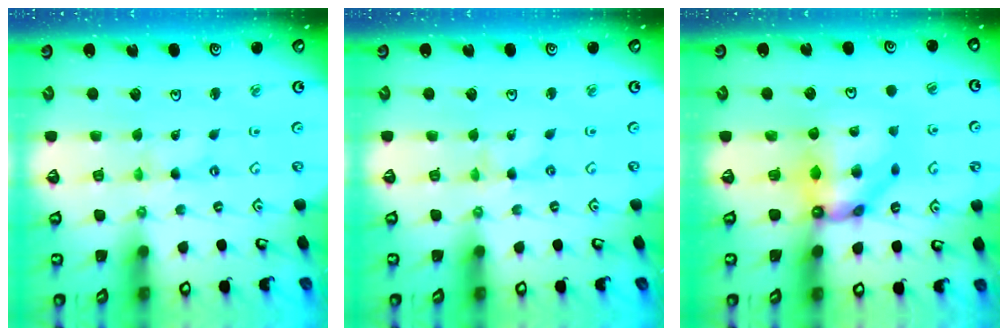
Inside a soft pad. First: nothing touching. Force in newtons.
{"total": 0.0}
{"total": 10.4, "press": 10.4, "slide": 0.8}